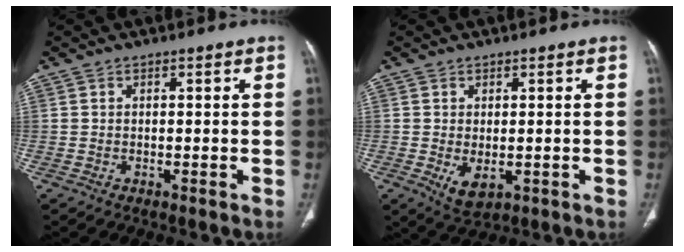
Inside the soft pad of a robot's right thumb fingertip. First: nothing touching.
{"total": 4.2, "force": [-0.9, 2.4, 3.4], "torque": [-0.054, -0.009, 0.001]}